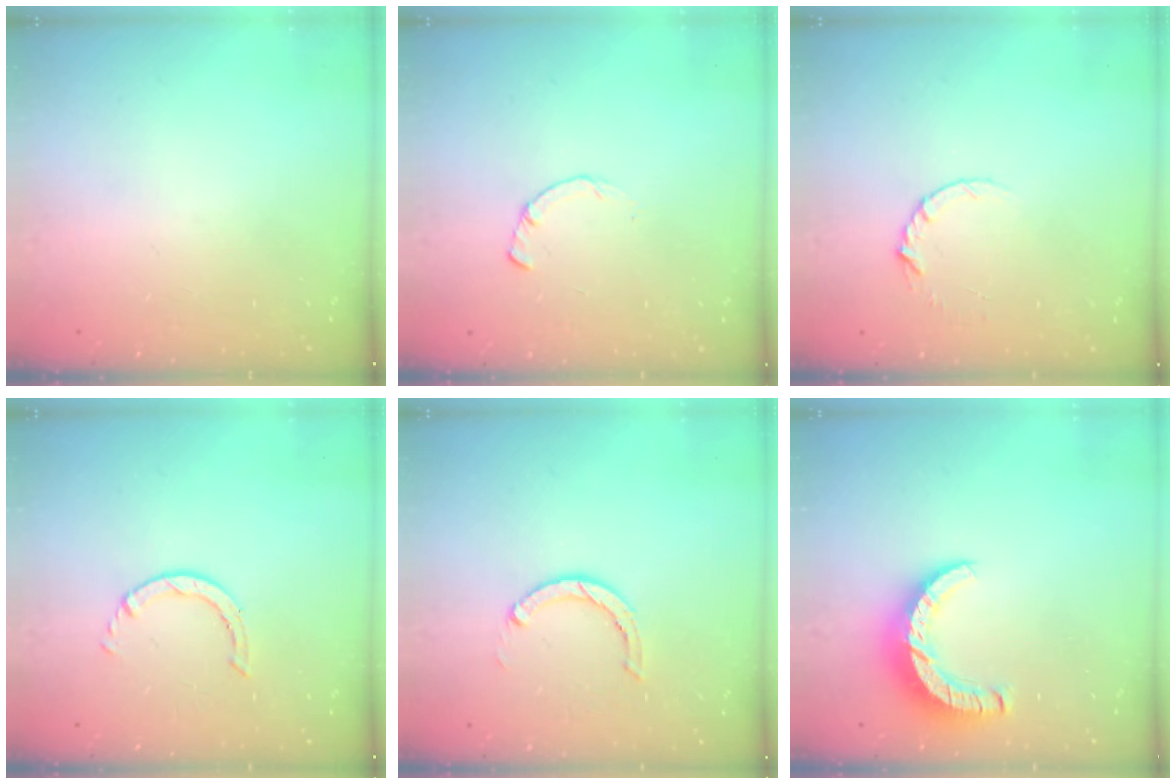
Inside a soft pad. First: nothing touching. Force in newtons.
{"total": 1.7, "press": 1.7, "slide": 0.2}
{"total": 3.7, "press": 3.7, "slide": 0.5}
{"total": 0.6, "press": 0.6, "slide": 0.1}
{"total": 3.9, "press": 3.8, "slide": 0.4}
{"total": 8.5, "press": 8.5, "slide": 0.8}